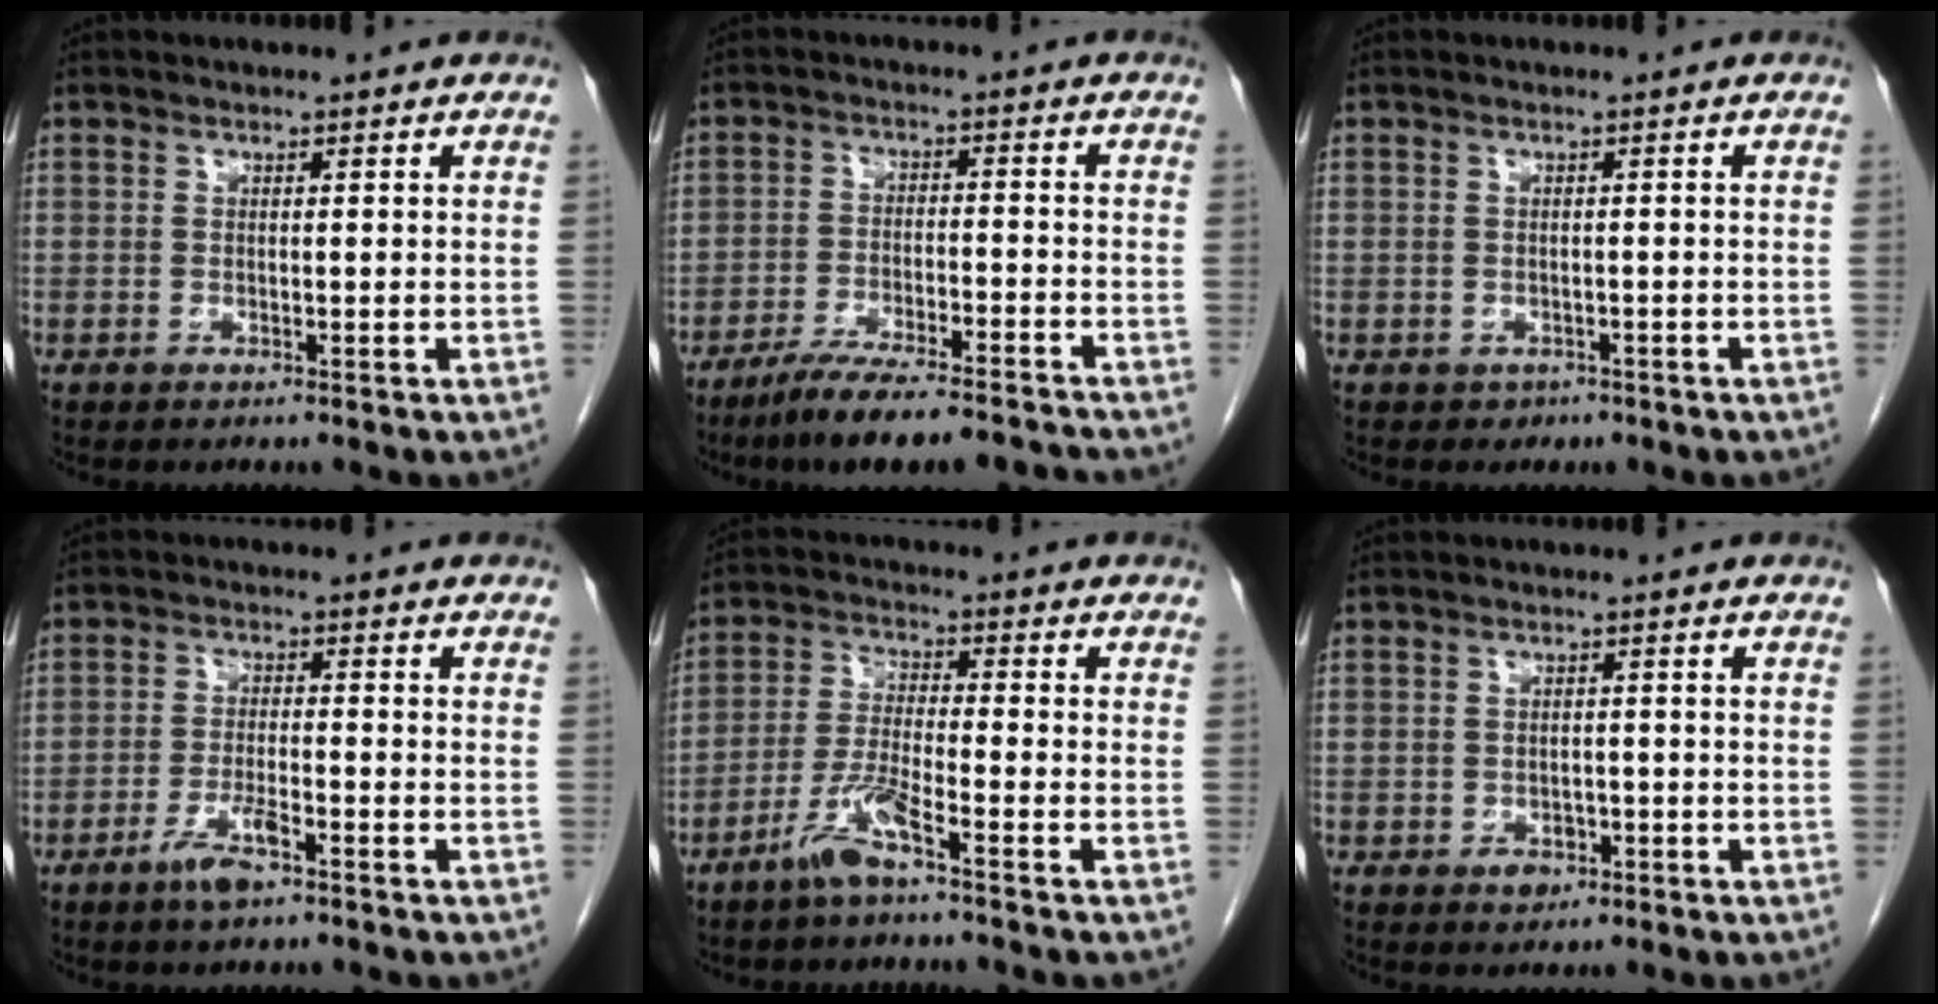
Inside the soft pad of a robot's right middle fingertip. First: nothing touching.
{"total": 12.2, "force": [-10.5, 1.3, 6.1], "torque": [-0.091, -0.008, -0.165]}
{"total": 1.5, "force": [-1.0, 1.2, 0.1], "torque": [-0.009, 0.004, -0.010]}
{"total": 5.2, "force": [-3.5, -0.2, 3.8], "torque": [-0.077, -0.009, -0.074]}
{"total": 5.8, "force": [-4.1, -0.1, 4.2], "torque": [-0.092, -0.007, -0.089]}
{"total": 2.3, "force": [-1.2, 1.6, 1.0], "torque": [-0.011, 0.005, -0.011]}